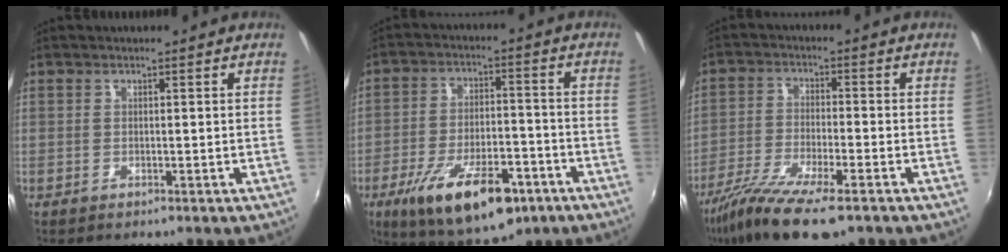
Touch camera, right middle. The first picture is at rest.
{"total": 18.4, "force": [-10.3, 7.2, 13.4], "torque": [-0.244, -0.029, -0.156]}
{"total": 13.0, "force": [-8.9, 3.0, 9.1], "torque": [-0.194, -0.039, -0.170]}